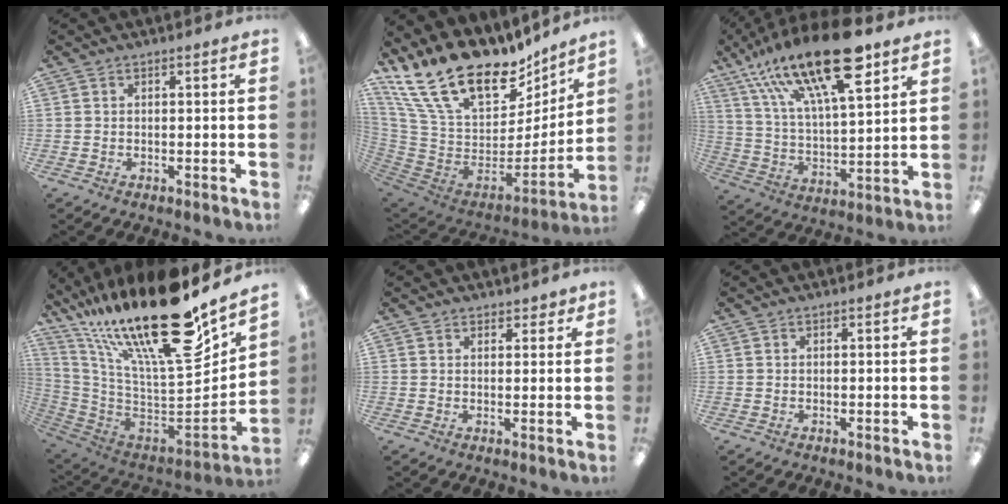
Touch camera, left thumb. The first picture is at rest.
{"total": 25.2, "force": [17.7, 12.0, 13.4], "torque": [-0.247, -0.132, 0.333]}
{"total": 24.4, "force": [16.0, 7.8, 16.6], "torque": [-0.292, -0.083, 0.266]}
{"total": 29.7, "force": [18.1, 8.9, 21.7], "torque": [-0.341, -0.142, 0.305]}
{"total": 2.3, "force": [2.0, 1.2, 0.3], "torque": [0.001, -0.004, 0.036]}
{"total": 0.0}